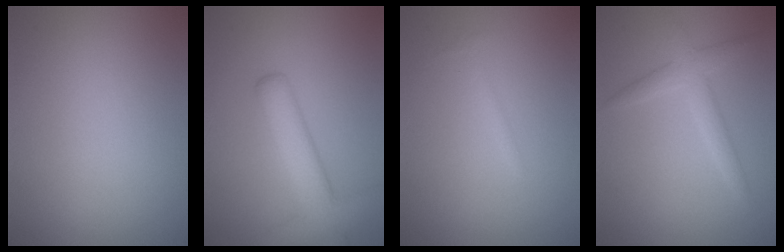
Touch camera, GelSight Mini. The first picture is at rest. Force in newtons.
{"total": 5.3, "press": 5.3, "slide": 0.4}
{"total": 0.6, "press": 0.6, "slide": 0.0}
{"total": 2.5, "press": 2.5, "slide": 0.1}